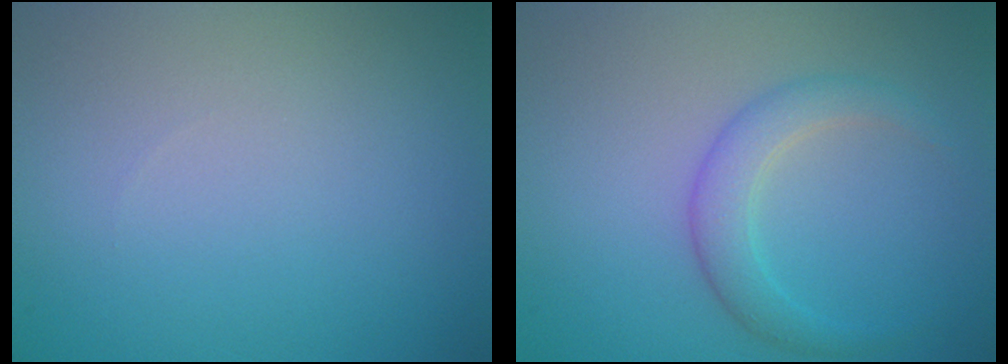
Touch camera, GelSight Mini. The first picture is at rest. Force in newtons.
{"total": 2.6, "press": 2.6, "slide": 0.1}